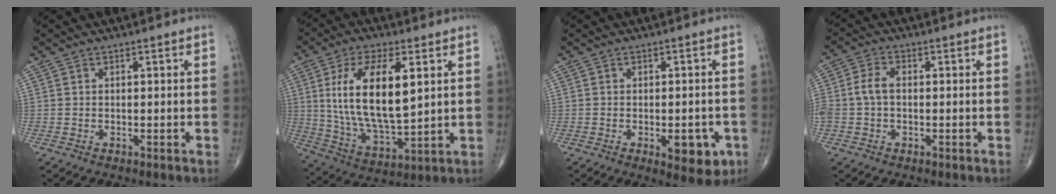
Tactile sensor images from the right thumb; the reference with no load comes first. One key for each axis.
{"total": 17.7, "fx": 4.1, "fy": 7.6, "fz": 15.4, "tx": -0.281, "ty": -0.017, "tz": 0.084}
{"total": 7.2, "fx": -2.5, "fy": 3.3, "fz": 5.9, "tx": -0.056, "ty": 0.003, "tz": -0.024}
{"total": 4.8, "fx": -0.4, "fy": 3.2, "fz": 3.6, "tx": -0.089, "ty": 0.015, "tz": -0.011}